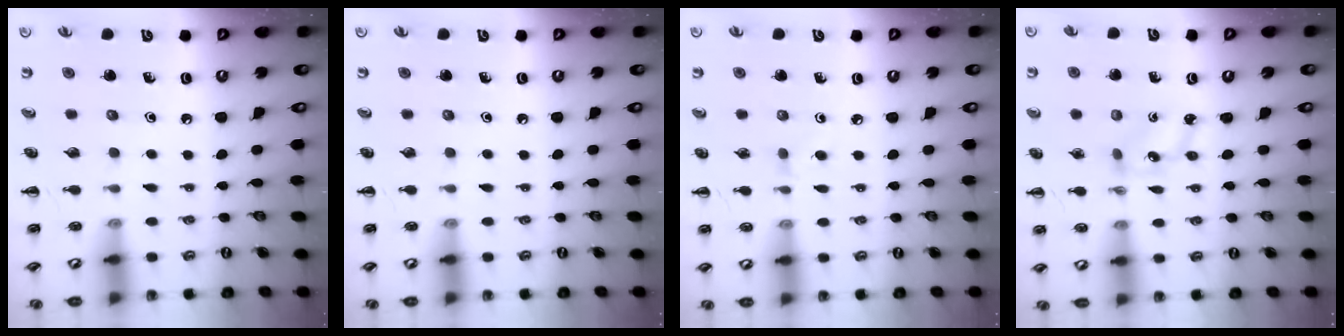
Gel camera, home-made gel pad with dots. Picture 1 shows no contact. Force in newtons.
{"total": 0.0}
{"total": 3.6, "press": 3.3, "slide": 1.6}
{"total": 2.8, "press": 2.7, "slide": 0.7}